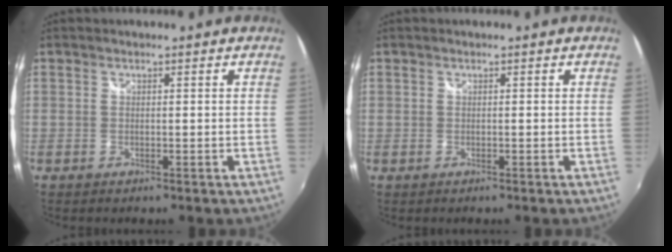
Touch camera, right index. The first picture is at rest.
{"total": 0.6, "force": [-0.3, 0.4, -0.2], "torque": [0.003, -0.003, -0.006]}